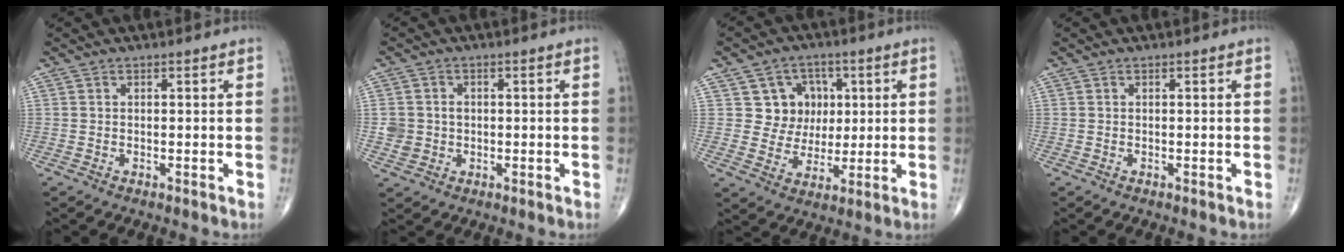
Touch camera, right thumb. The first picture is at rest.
{"total": 4.1, "force": [-0.2, 3.8, 1.4], "torque": [-0.010, 0.004, 0.002]}
{"total": 8.8, "force": [2.4, 8.1, 2.4], "torque": [0.013, 0.000, 0.039]}
{"total": 0.0}